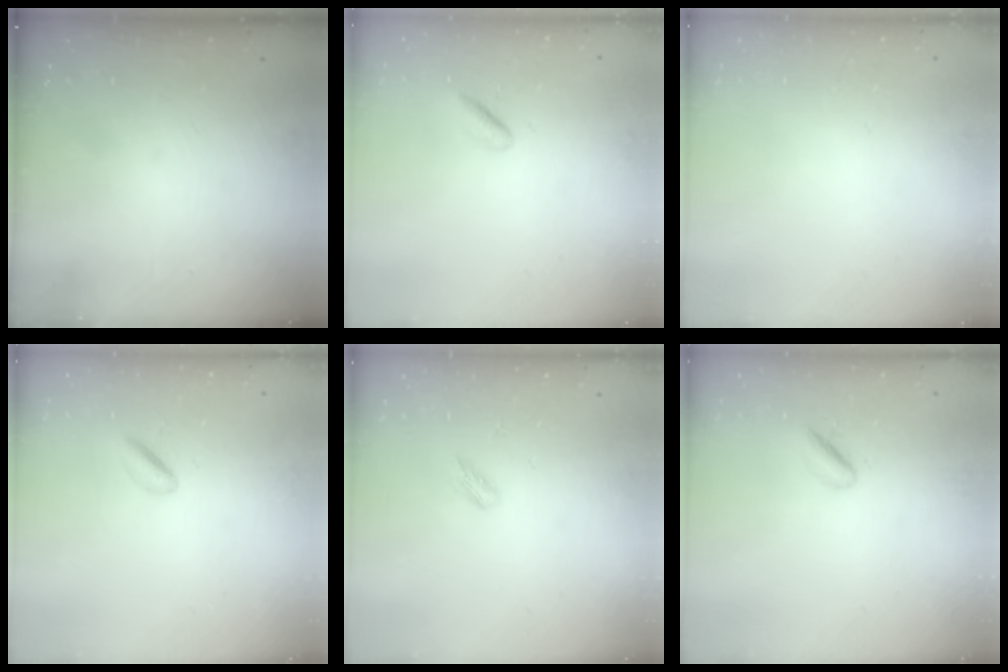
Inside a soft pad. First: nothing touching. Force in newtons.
{"total": 1.5, "press": 1.3, "slide": 0.7}
{"total": 2.2, "press": 2.2, "slide": 0.1}
{"total": 1.8, "press": 1.6, "slide": 0.9}
{"total": 2.2, "press": 2.1, "slide": 0.7}
{"total": 2.8, "press": 2.6, "slide": 0.9}